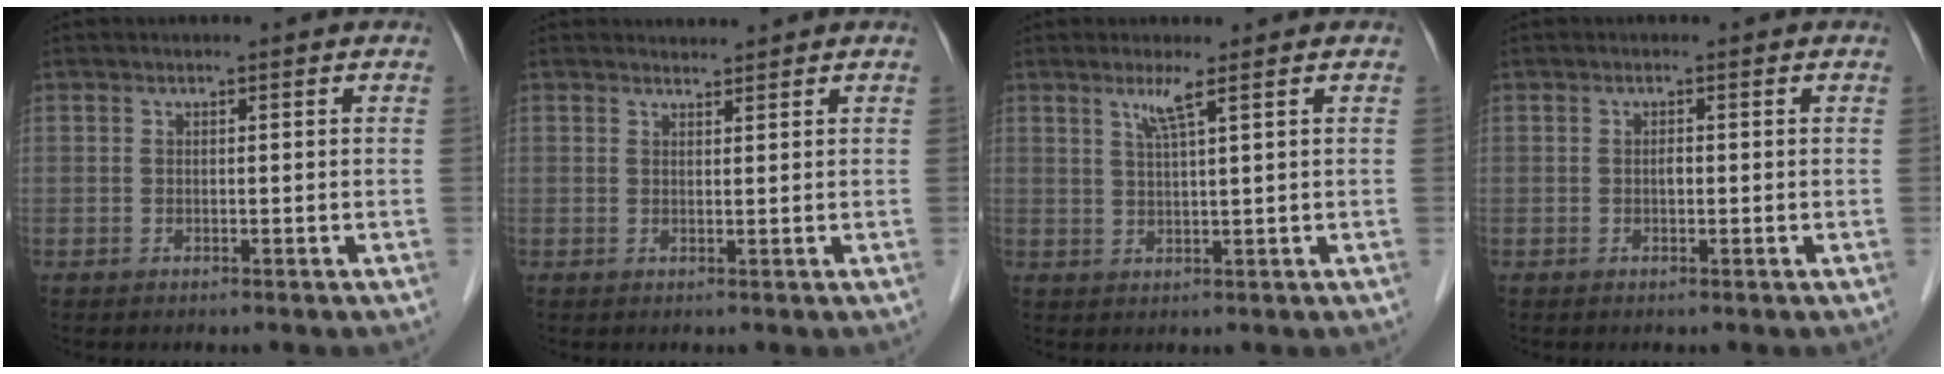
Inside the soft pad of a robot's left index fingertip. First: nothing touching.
{"total": 1.2, "force": [1.1, -0.1, -0.3], "torque": [-0.006, 0.001, 0.021]}
{"total": 2.7, "force": [1.6, -0.5, 2.1], "torque": [-0.046, -0.004, 0.033]}
{"total": 0.7, "force": [-0.1, 0.4, 0.5], "torque": [-0.009, 0.002, -0.005]}